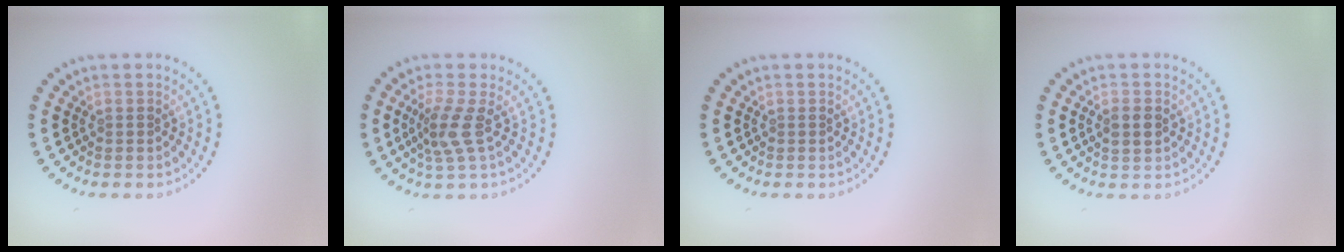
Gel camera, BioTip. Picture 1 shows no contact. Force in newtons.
{"total": 2.7, "press": 2.1, "slide": 1.8}
{"total": 0.0}
{"total": 1.8, "press": 1.8, "slide": 0.1}